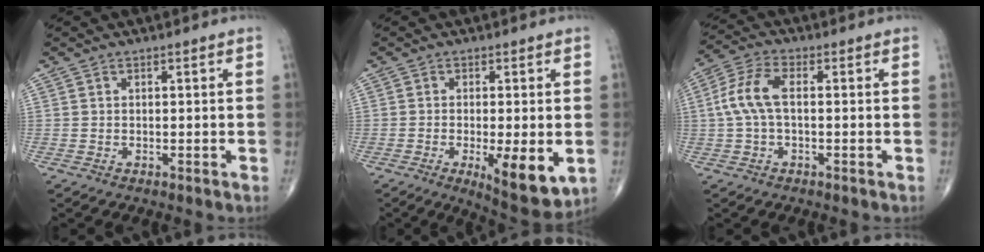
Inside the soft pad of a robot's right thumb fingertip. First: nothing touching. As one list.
[{"total": 10.1, "force": [-2.6, 3.1, 9.2], "torque": [-0.132, -0.023, -0.034]}, {"total": 7.4, "force": [0.2, 3.4, 6.6], "torque": [-0.158, 0.023, -0.001]}]